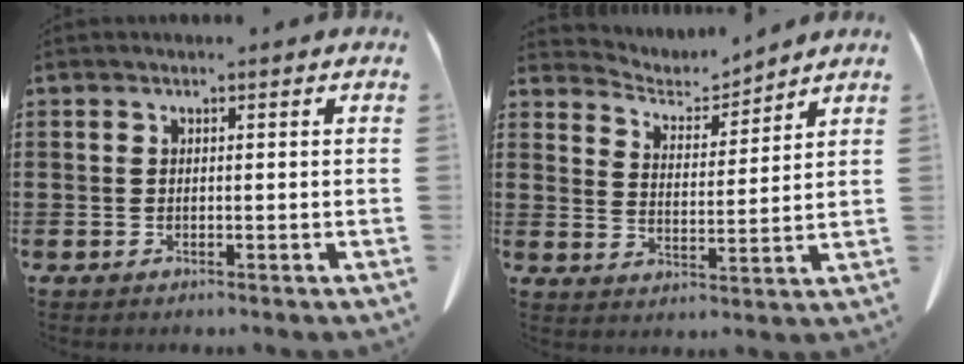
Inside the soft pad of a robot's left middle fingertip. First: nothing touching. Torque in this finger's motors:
{"motor_torque": [-0.45, -0.08, -0.27, -0.05]}